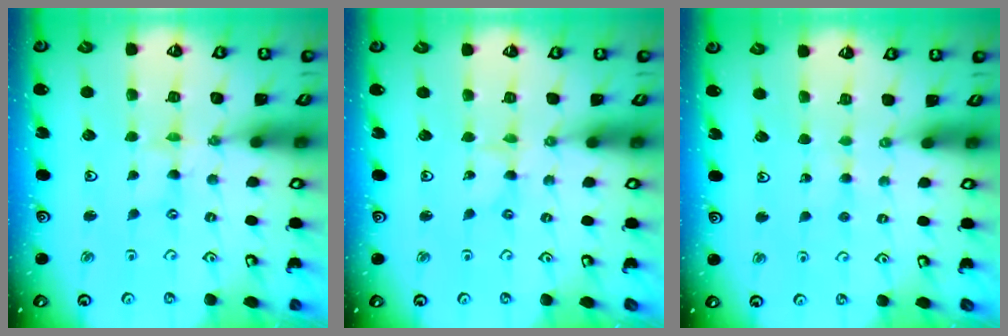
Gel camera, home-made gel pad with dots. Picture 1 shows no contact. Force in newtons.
{"total": 0.0}
{"total": 2.5, "press": 2.5, "slide": 0.3}